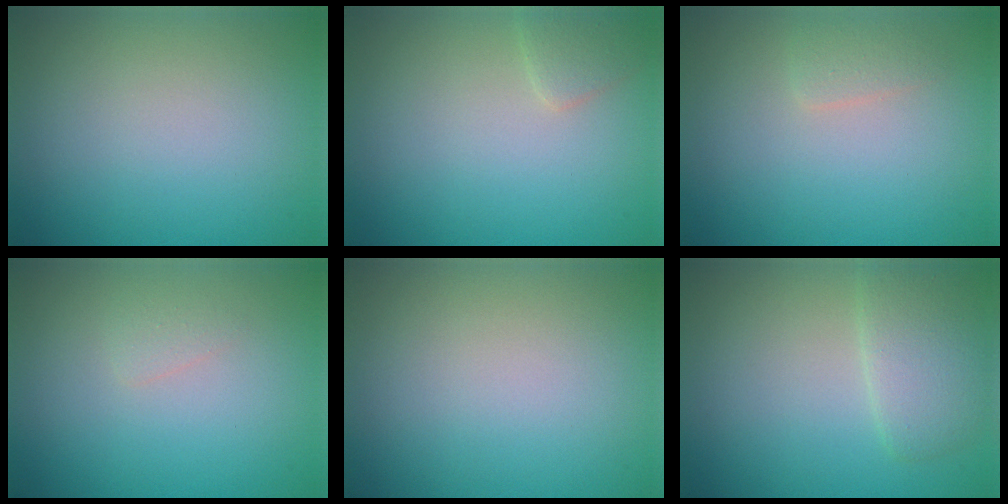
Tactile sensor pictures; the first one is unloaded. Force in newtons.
{"total": 1.3, "press": 1.3, "slide": 0.0}
{"total": 1.0, "press": 1.0, "slide": 0.1}
{"total": 0.7, "press": 0.7, "slide": 0.0}
{"total": 0.0}
{"total": 2.9, "press": 2.9, "slide": 0.1}